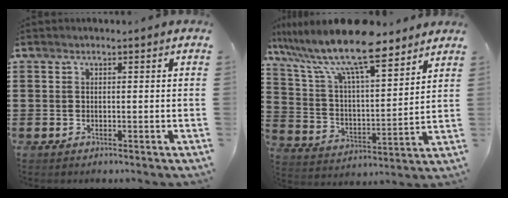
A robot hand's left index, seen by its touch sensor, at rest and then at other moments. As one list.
[{"total": 13.6, "force": [11.1, 2.2, 7.6], "torque": [-0.185, -0.053, 0.191]}]